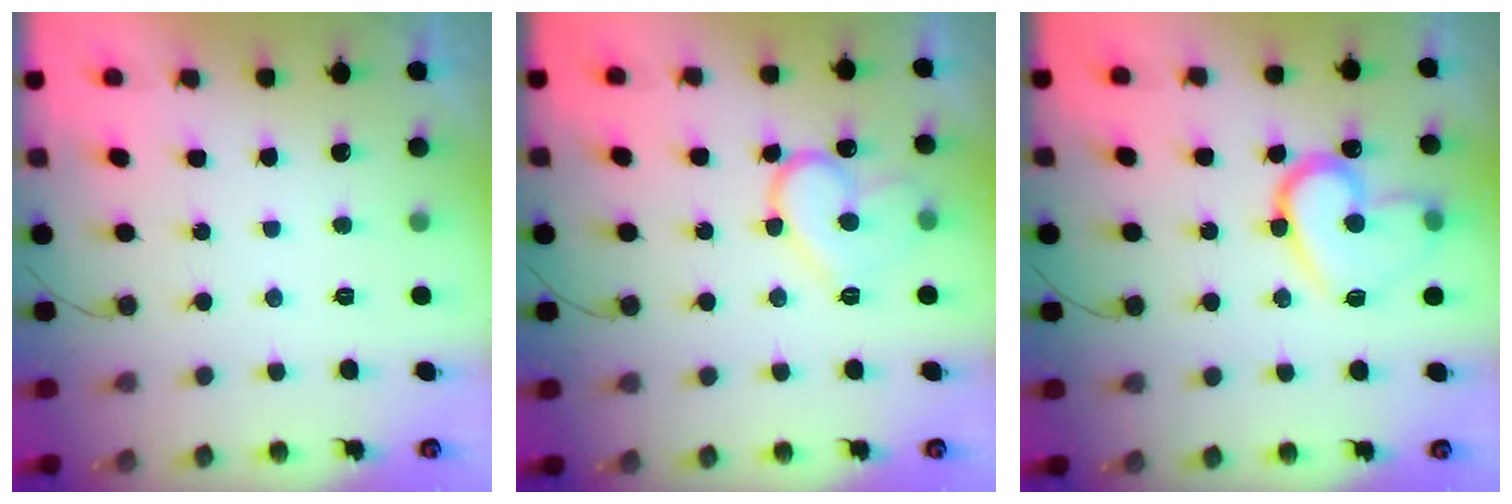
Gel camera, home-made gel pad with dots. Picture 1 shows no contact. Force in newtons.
{"total": 13.8, "press": 13.8, "slide": 1.2}
{"total": 15.4, "press": 15.3, "slide": 1.6}